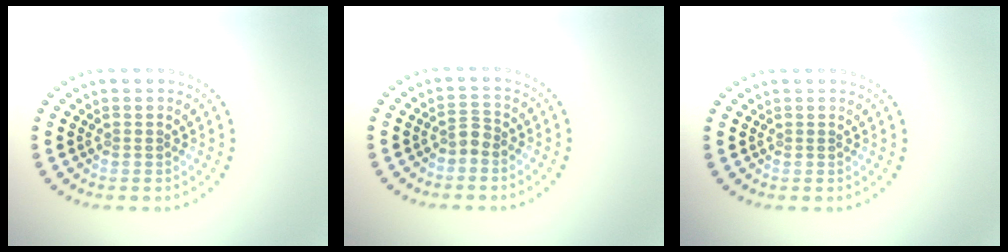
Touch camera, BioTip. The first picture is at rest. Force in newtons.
{"total": 1.4, "press": 1.1, "slide": 0.9}
{"total": 0.0}